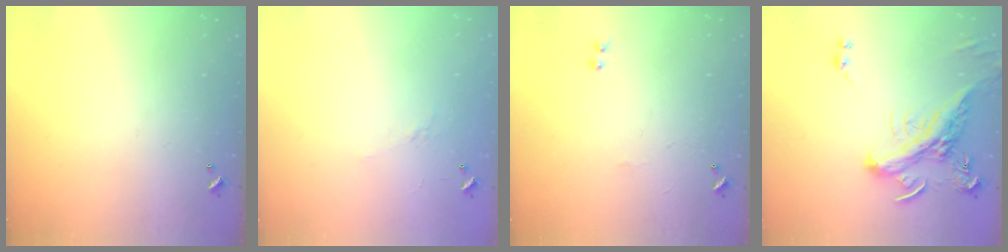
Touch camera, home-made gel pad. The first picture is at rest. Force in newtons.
{"total": 6.2, "press": 6.2, "slide": 0.8}
{"total": 0.9, "press": 0.8, "slide": 0.5}
{"total": 4.8, "press": 4.4, "slide": 1.9}